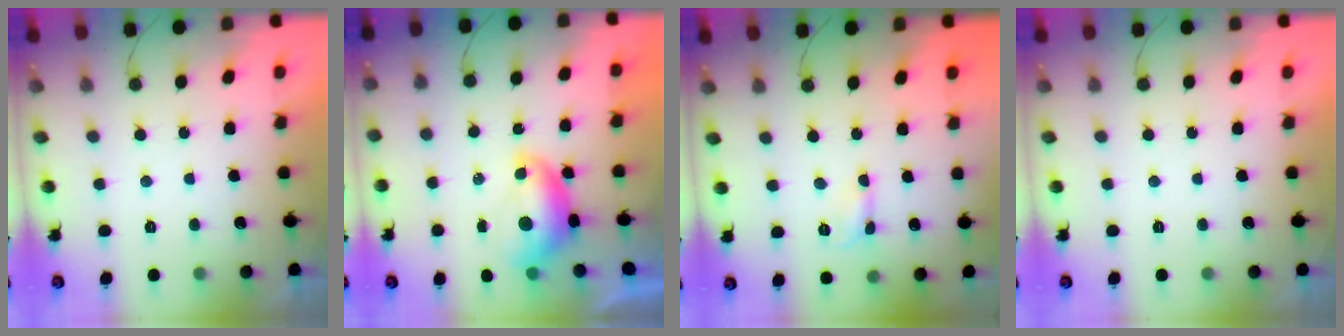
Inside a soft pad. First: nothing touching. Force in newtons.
{"total": 7.8, "press": 7.8, "slide": 0.9}
{"total": 2.7, "press": 2.7, "slide": 0.2}
{"total": 0.0}